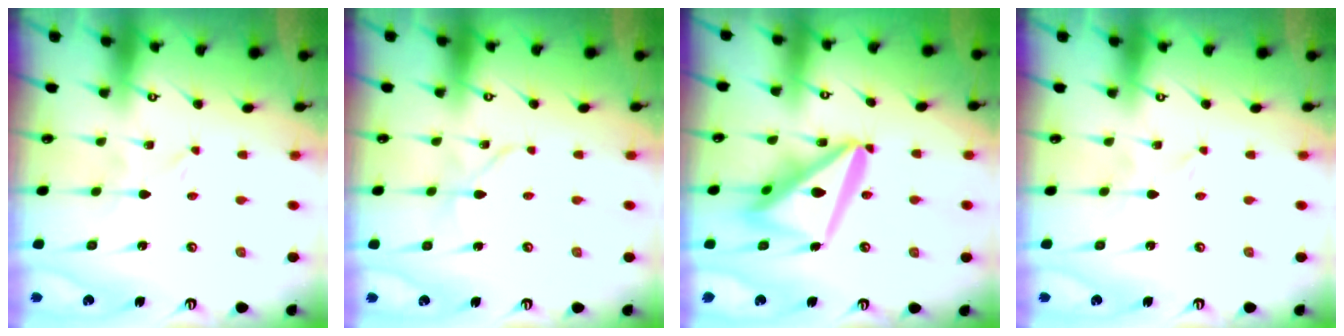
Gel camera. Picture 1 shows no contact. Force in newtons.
{"total": 2.5, "press": 2.5, "slide": 0.1}
{"total": 18.9, "press": 18.7, "slide": 2.2}
{"total": 0.0}